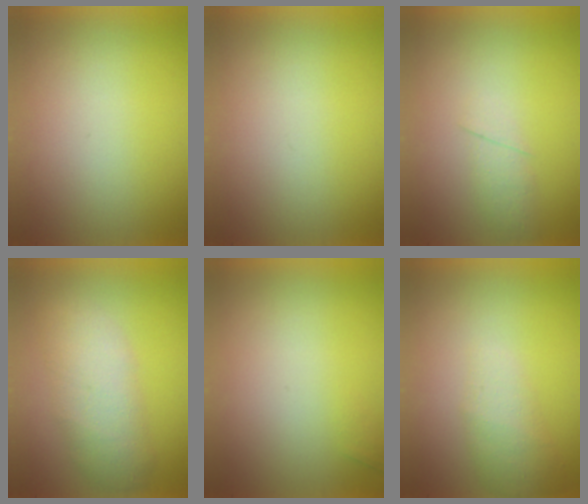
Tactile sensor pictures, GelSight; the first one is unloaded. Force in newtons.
{"total": 0.0}
{"total": 2.1}
{"total": 3.5}
{"total": 1.1}
{"total": 2.2}